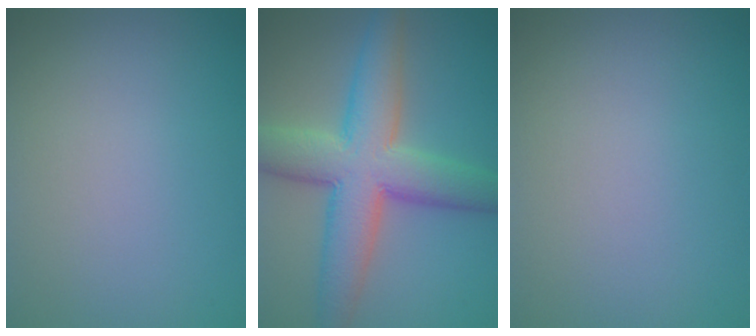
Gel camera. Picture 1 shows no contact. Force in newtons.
{"total": 9.5, "press": 9.5, "slide": 0.4}
{"total": 0.0}